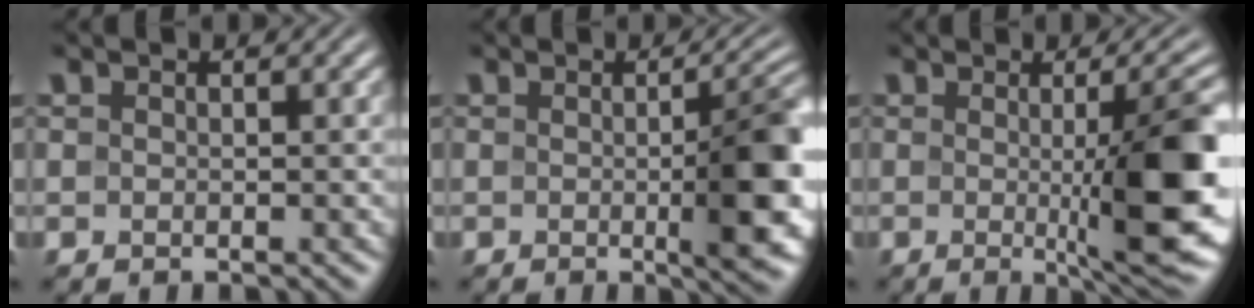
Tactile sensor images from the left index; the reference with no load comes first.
{"total": 6.7, "force": [-0.6, 1.5, 6.5], "torque": [-0.077, -0.006, -0.005]}
{"total": 10.9, "force": [-0.7, 2.3, 10.6], "torque": [-0.123, -0.013, -0.006]}